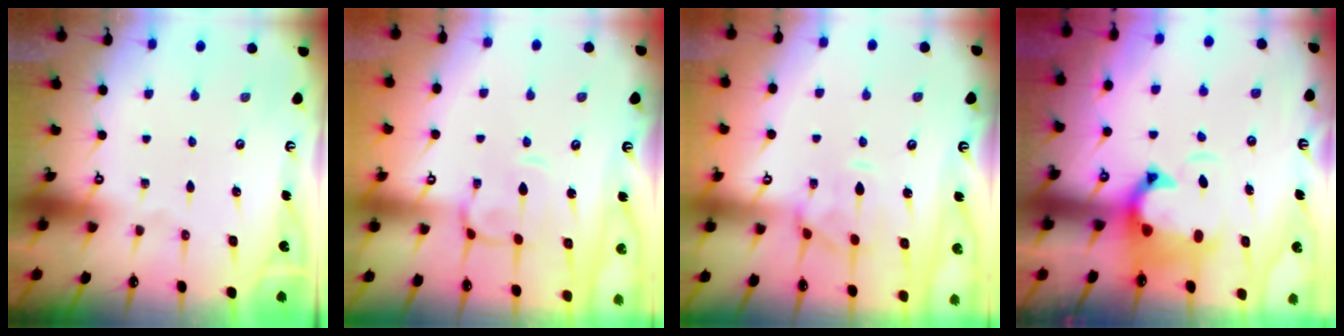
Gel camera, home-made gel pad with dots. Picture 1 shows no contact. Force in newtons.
{"total": 0.8, "press": 0.4, "slide": 0.7}
{"total": 1.3, "press": 0.9, "slide": 0.9}
{"total": 3.0, "press": 2.7, "slide": 1.4}